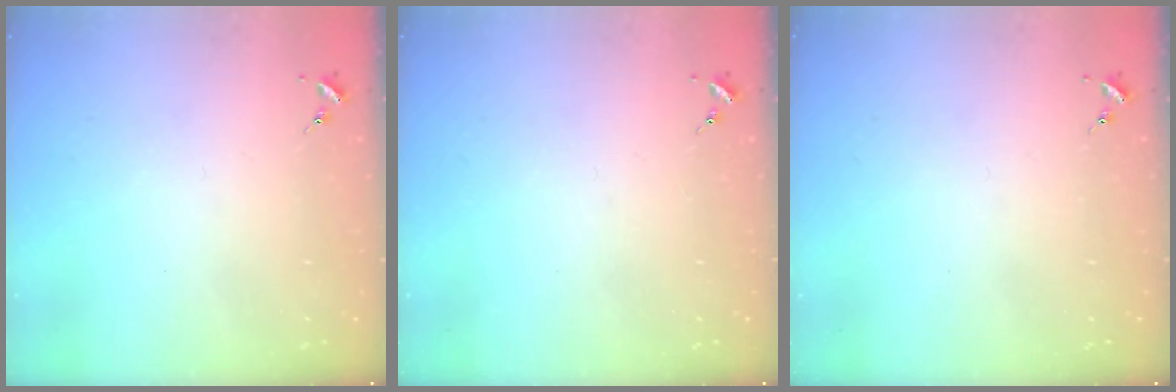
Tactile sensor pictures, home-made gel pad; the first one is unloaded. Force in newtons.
{"total": 0.0}
{"total": 0.0}